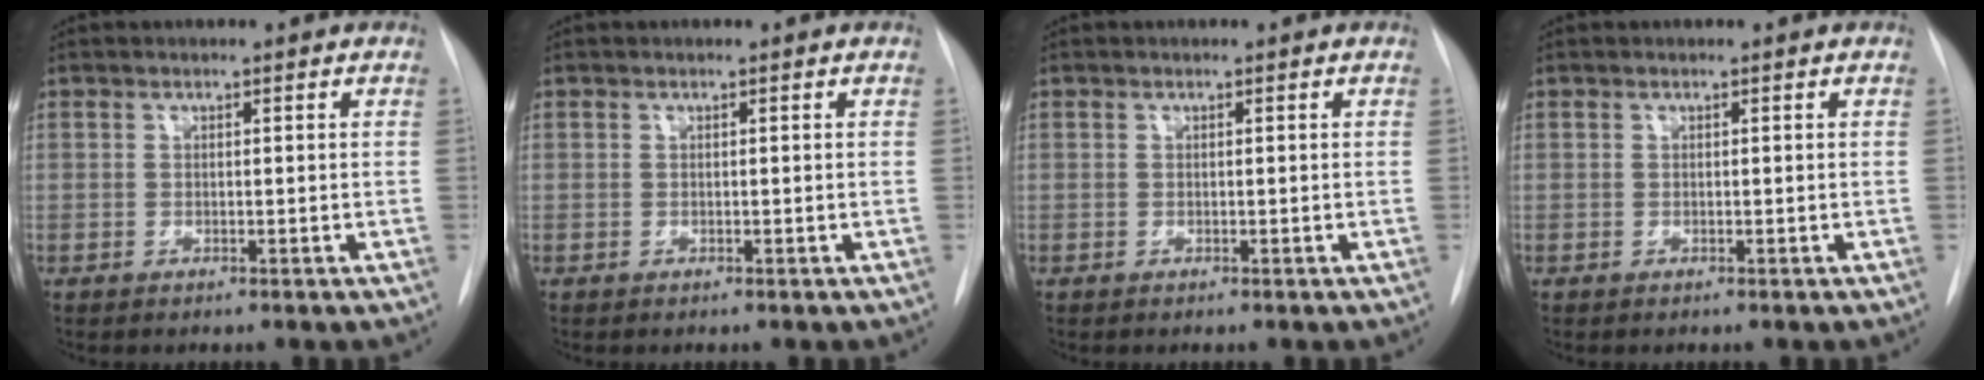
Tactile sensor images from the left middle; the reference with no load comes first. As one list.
[{"total": 0.0}, {"total": 0.0}, {"total": 0.0}]